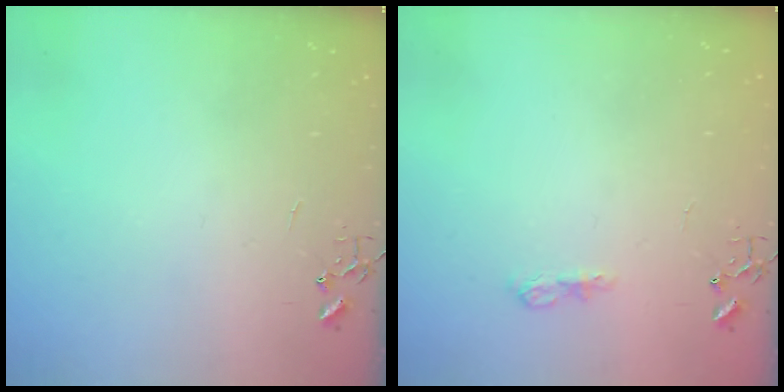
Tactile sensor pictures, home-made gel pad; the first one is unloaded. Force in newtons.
{"total": 7.9, "press": 7.9, "slide": 0.9}